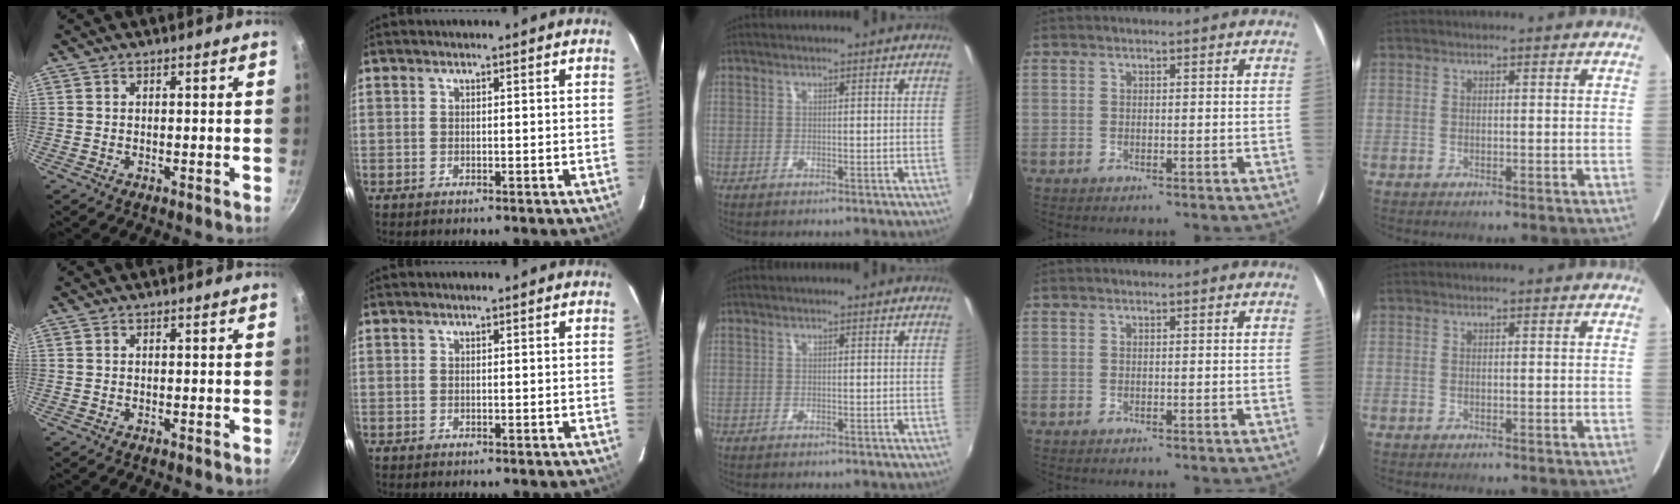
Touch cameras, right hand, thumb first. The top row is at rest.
{}